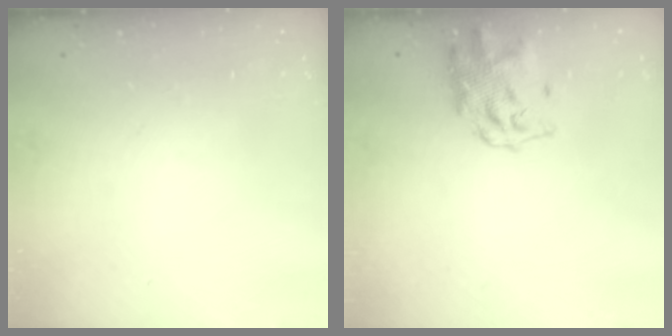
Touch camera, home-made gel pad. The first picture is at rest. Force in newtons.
{"total": 2.6, "press": 2.6, "slide": 0.5}